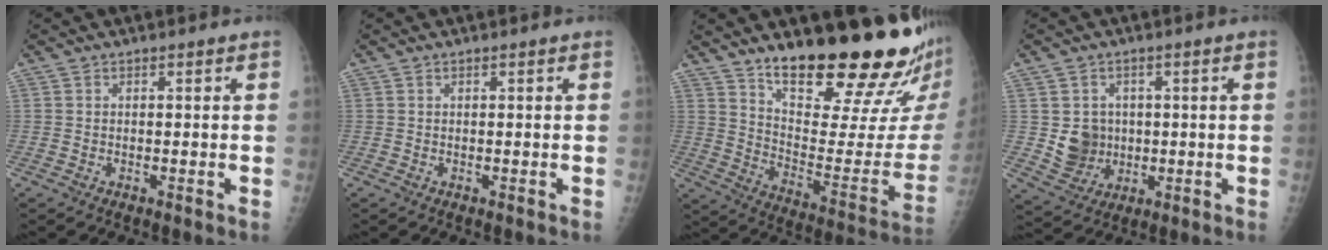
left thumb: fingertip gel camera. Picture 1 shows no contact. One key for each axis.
{"total": 0.0}
{"total": 25.5, "fx": 18.8, "fy": 5.9, "fz": 16.3, "tx": -0.203, "ty": -0.123, "tz": 0.274}
{"total": 6.7, "fx": 0.3, "fy": 6.2, "fz": 2.6, "tx": -0.012, "ty": -0.001, "tz": 0.016}